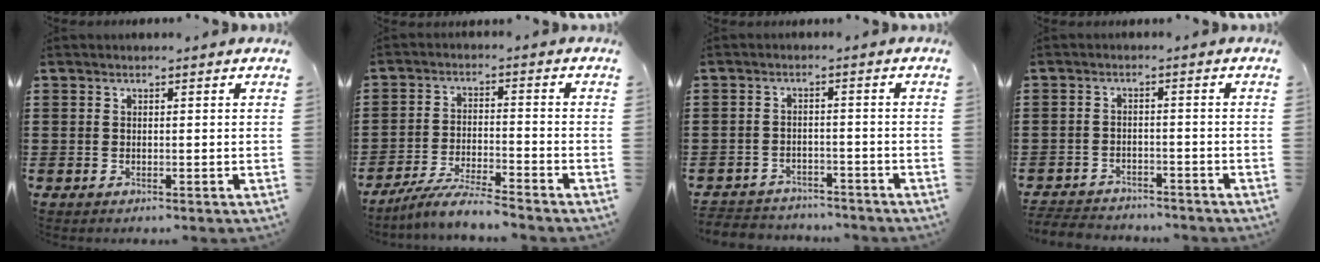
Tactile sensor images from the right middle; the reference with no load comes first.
{"total": 5.5, "force": [-5.1, -0.2, 1.9], "torque": [-0.045, -0.012, -0.099]}
{"total": 3.1, "force": [-3.0, 0.6, -0.3], "torque": [-0.004, -0.002, -0.066]}
{"total": 3.3, "force": [-3.3, 0.5, -0.2], "torque": [-0.004, -0.003, -0.070]}